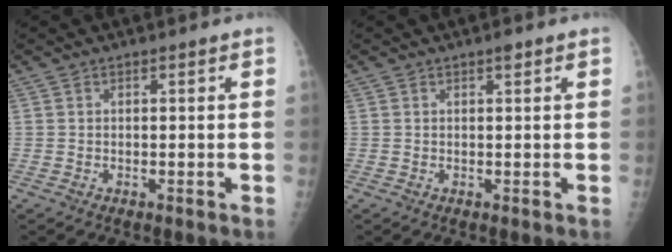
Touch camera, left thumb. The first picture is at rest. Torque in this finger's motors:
{"motor_torque": [0.60, 0.00, 0.44, 0.09, 0.00]}